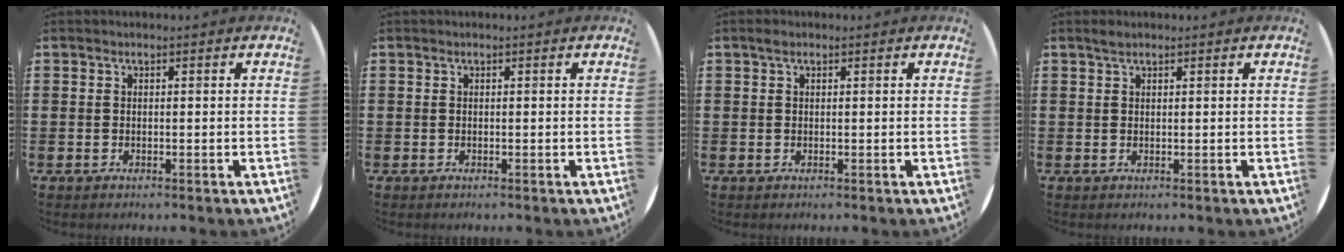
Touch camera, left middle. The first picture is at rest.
{"total": 0.0}
{"total": 0.8, "force": [0.5, 0.5, 0.4], "torque": [-0.002, 0.000, 0.008]}
{"total": 1.0, "force": [0.8, 0.3, 0.4], "torque": [-0.008, 0.003, 0.015]}